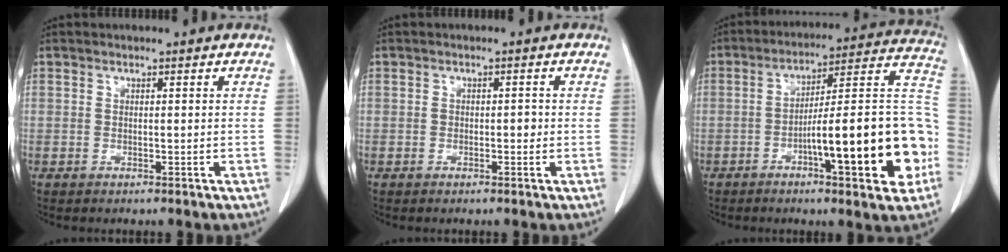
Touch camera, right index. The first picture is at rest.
{"total": 1.3, "force": [-0.2, 0.8, 1.0], "torque": [-0.013, 0.005, -0.001]}
{"total": 20.1, "force": [-5.9, 2.9, 19.0], "torque": [-0.216, 0.031, -0.080]}